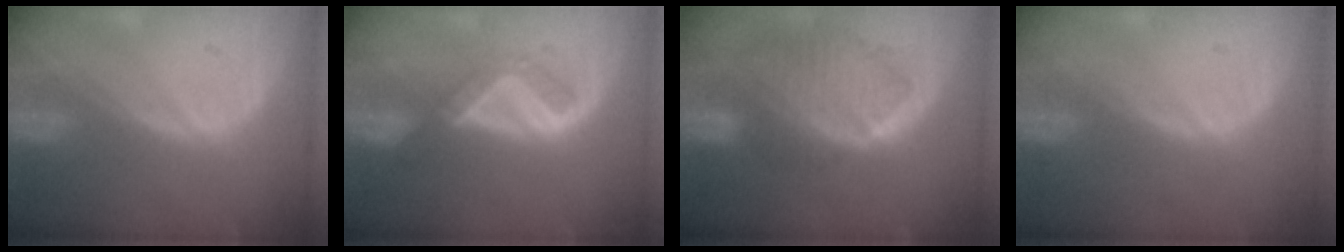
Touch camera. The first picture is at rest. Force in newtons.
{"total": 5.1, "press": 4.4, "slide": 2.7}
{"total": 10.0, "press": 8.6, "slide": 5.1}
{"total": 0.0}